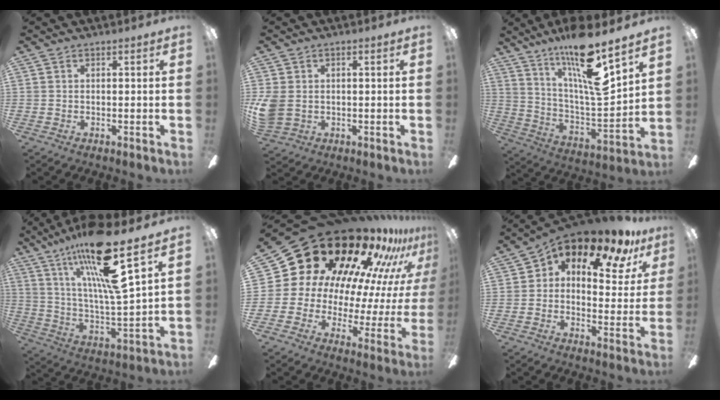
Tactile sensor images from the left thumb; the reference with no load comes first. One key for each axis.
{"total": 5.8, "fx": 0.1, "fy": 4.6, "fz": 3.5, "tx": -0.081, "ty": 0.002, "tz": 0.002}
{"total": 19.3, "fx": 13.6, "fy": 2.9, "fz": 13.4, "tx": -0.244, "ty": -0.090, "tz": 0.218}
{"total": 22.3, "fx": 14.2, "fy": 3.7, "fz": 16.7, "tx": -0.317, "ty": -0.074, "tz": 0.219}
{"total": 25.6, "fx": 17.6, "fy": 13.8, "fz": 12.4, "tx": -0.184, "ty": -0.166, "tz": 0.339}
{"total": 11.4, "fx": 8.2, "fy": 5.3, "fz": 5.9, "tx": -0.098, "ty": -0.059, "tz": 0.144}